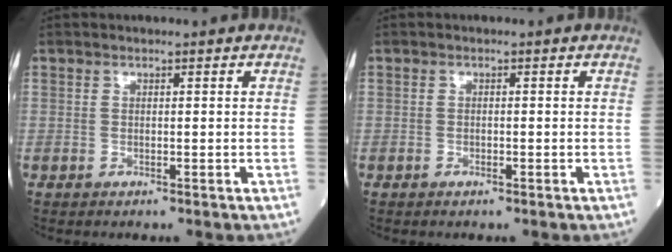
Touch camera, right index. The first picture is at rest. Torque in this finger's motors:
{"motor_torque": [-0.10, -0.05, -0.04, -0.01]}